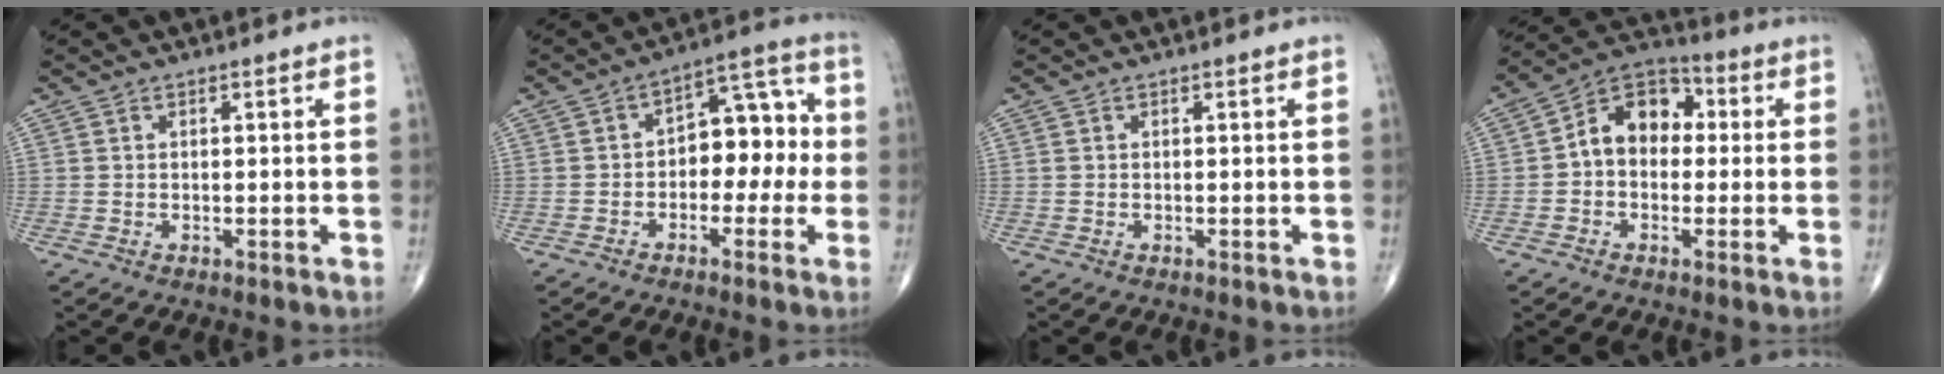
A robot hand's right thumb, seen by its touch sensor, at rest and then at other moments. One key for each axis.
{"total": 10.8, "fx": -1.0, "fy": 6.7, "fz": 8.3, "tx": -0.071, "ty": 0.044, "tz": -0.027}
{"total": 0.0}
{"total": 10.9, "fx": 0.6, "fy": 7.9, "fz": 7.5, "tx": -0.090, "ty": 0.036, "tz": -0.008}